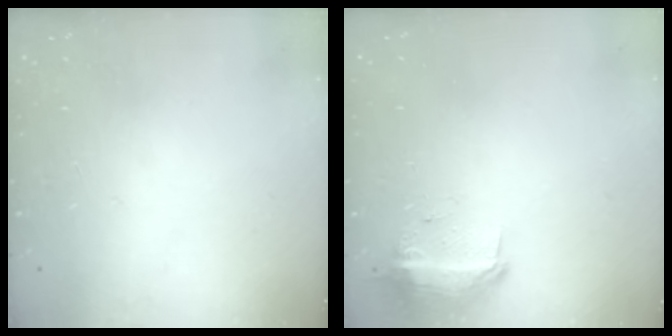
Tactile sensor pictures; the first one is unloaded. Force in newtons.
{"total": 9.4, "press": 9.4, "slide": 0.7}